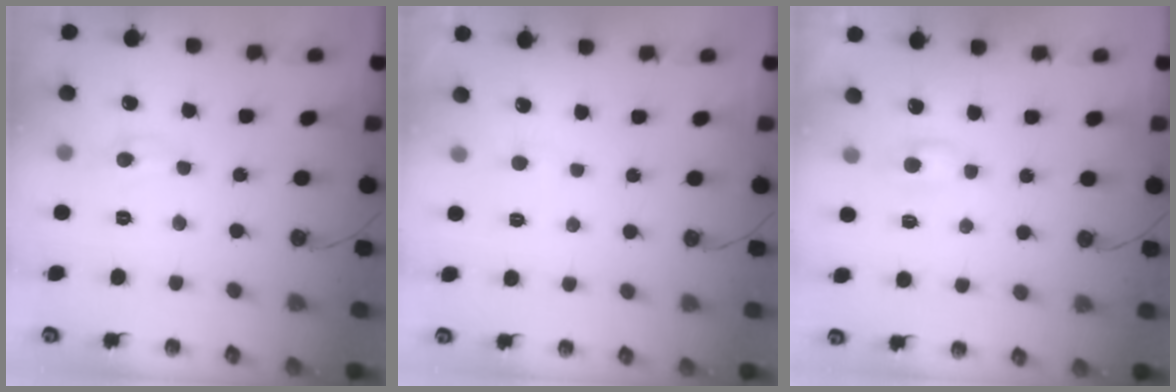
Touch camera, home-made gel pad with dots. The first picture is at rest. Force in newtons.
{"total": 0.7, "press": 0.6, "slide": 0.4}
{"total": 0.6, "press": 0.4, "slide": 0.4}